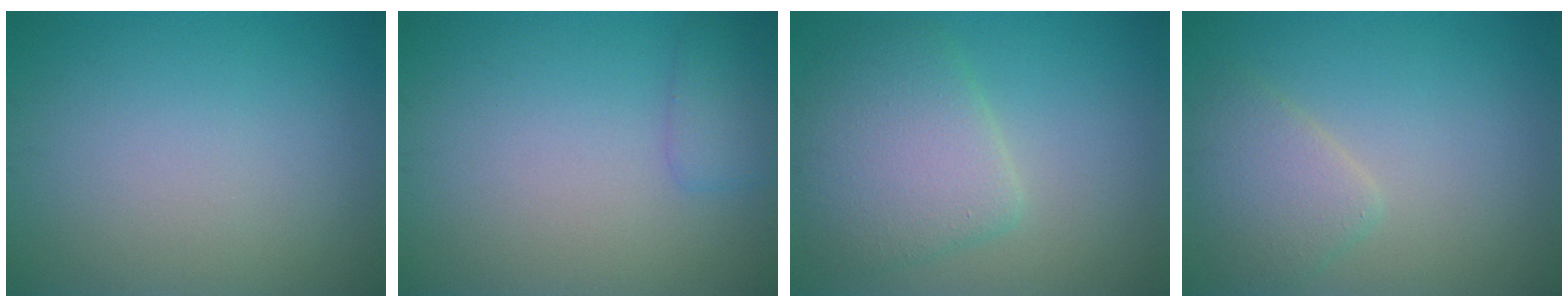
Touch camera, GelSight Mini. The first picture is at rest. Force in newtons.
{"total": 1.6, "press": 1.6, "slide": 0.1}
{"total": 5.6, "press": 5.6, "slide": 0.2}
{"total": 3.0, "press": 3.0, "slide": 0.2}